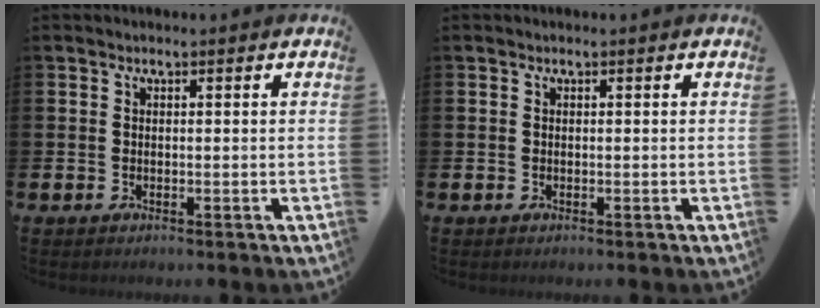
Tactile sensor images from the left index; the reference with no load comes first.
{"total": 0.0}